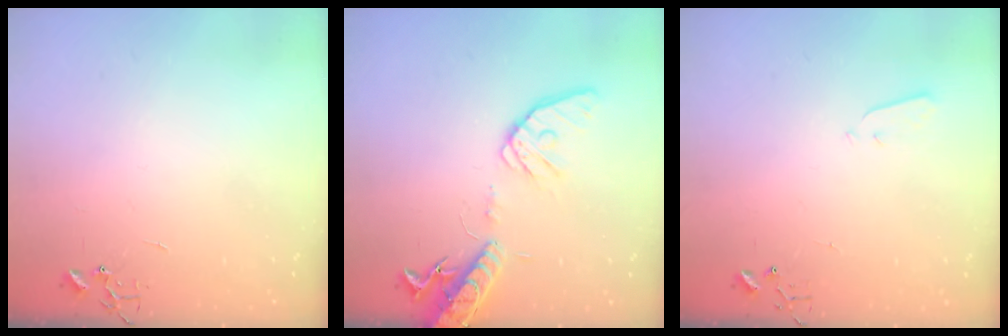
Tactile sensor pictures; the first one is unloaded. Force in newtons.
{"total": 16.1, "press": 15.8, "slide": 3.0}
{"total": 3.1, "press": 3.0, "slide": 0.9}